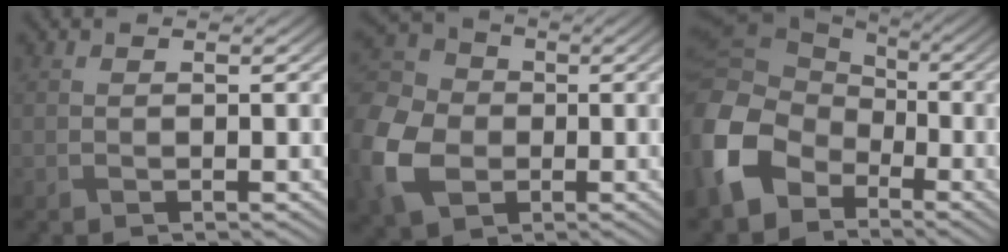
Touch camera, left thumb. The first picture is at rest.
{"total": 12.7, "force": [-3.2, 9.9, 7.3], "torque": [-0.225, -0.027, -0.069]}
{"total": 14.8, "force": [-4.9, 11.4, 8.1], "torque": [-0.250, -0.046, -0.092]}